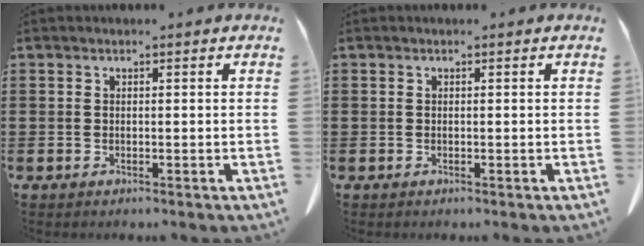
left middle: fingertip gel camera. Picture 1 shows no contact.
{"total": 0.0}